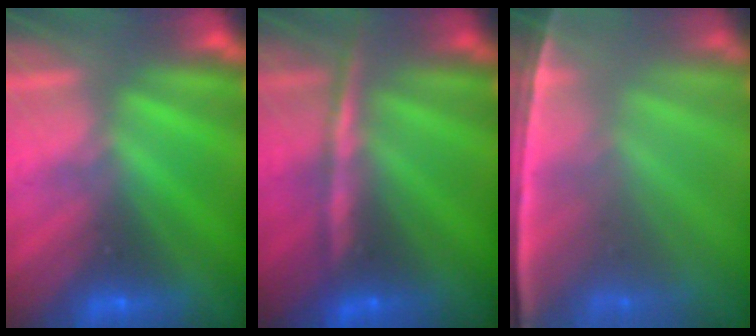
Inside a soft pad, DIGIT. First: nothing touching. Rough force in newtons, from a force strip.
{"total": 6.8}
{"total": 7.5}